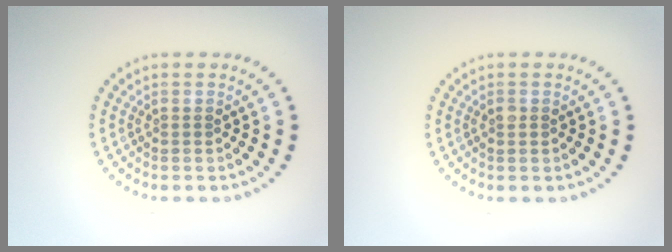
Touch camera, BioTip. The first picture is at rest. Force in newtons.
{"total": 0.9, "press": 0.8, "slide": 0.1}